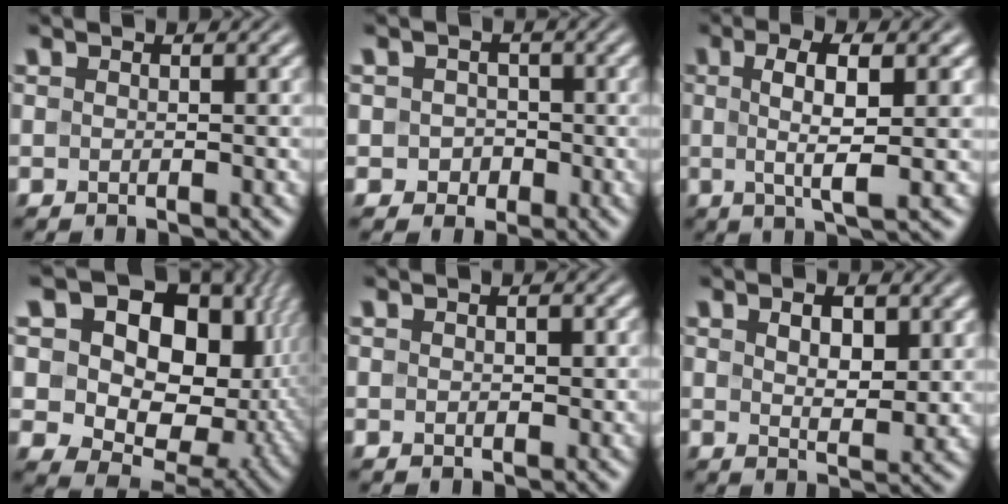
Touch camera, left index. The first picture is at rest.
{"total": 2.0, "force": [-0.3, 1.9, 0.5], "torque": [0.013, 0.000, -0.010]}
{"total": 5.3, "force": [0.6, 1.2, 5.1], "torque": [-0.085, 0.003, 0.009]}
{"total": 19.4, "force": [5.5, 13.6, 12.8], "torque": [-0.197, 0.033, 0.111]}
{"total": 0.8, "force": [0.1, 0.6, 0.6], "torque": [-0.006, -0.001, 0.000]}
{"total": 4.0, "force": [1.5, 2.0, 3.2], "torque": [-0.054, -0.003, 0.029]}